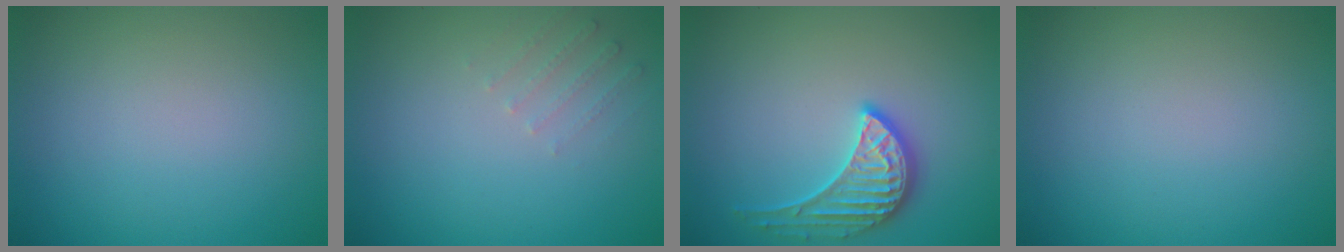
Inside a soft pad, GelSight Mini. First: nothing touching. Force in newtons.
{"total": 1.3, "press": 1.3, "slide": 0.4}
{"total": 3.3, "press": 3.2, "slide": 0.6}
{"total": 0.0}